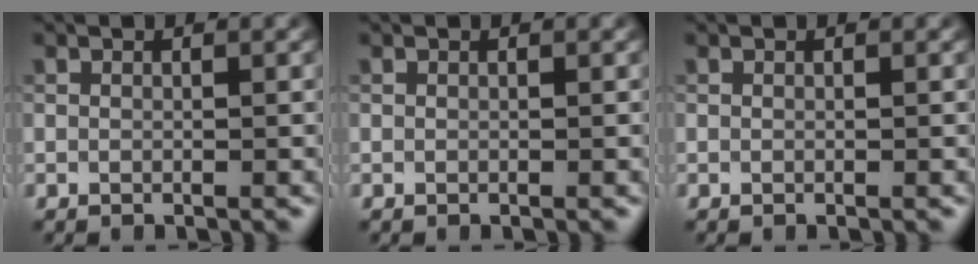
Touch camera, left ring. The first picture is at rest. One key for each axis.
{"total": 0.0}
{"total": 0.0}